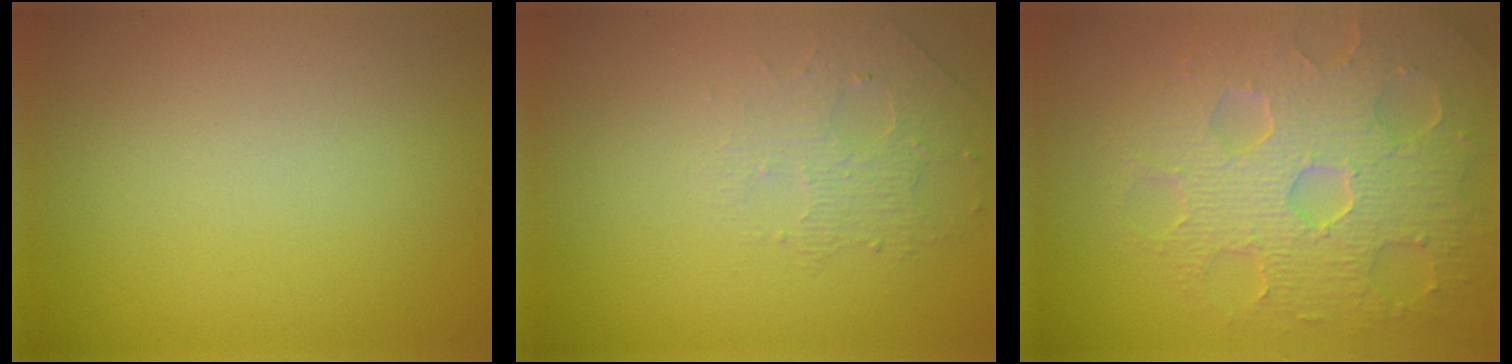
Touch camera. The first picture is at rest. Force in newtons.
{"total": 1.5, "press": 1.0, "slide": 1.1}
{"total": 8.2, "press": 5.8, "slide": 5.8}